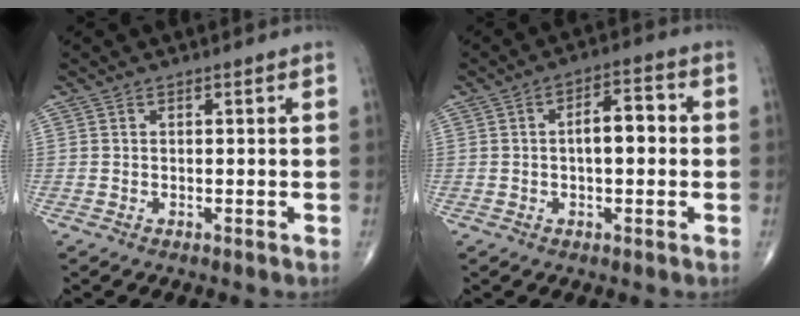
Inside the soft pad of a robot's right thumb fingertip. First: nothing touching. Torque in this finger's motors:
{"motor_torque": [1.20, 2.31, 0.72, -0.03, 0.05]}